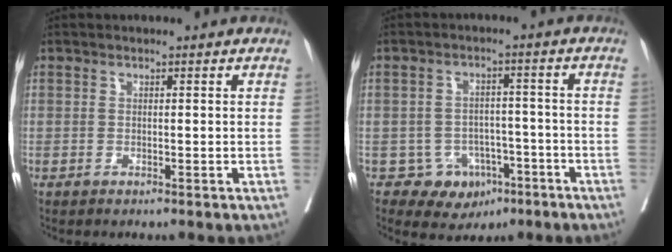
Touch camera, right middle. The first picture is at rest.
{"total": 1.6, "force": [-1.3, 0.7, 0.7], "torque": [-0.011, -0.002, -0.014]}